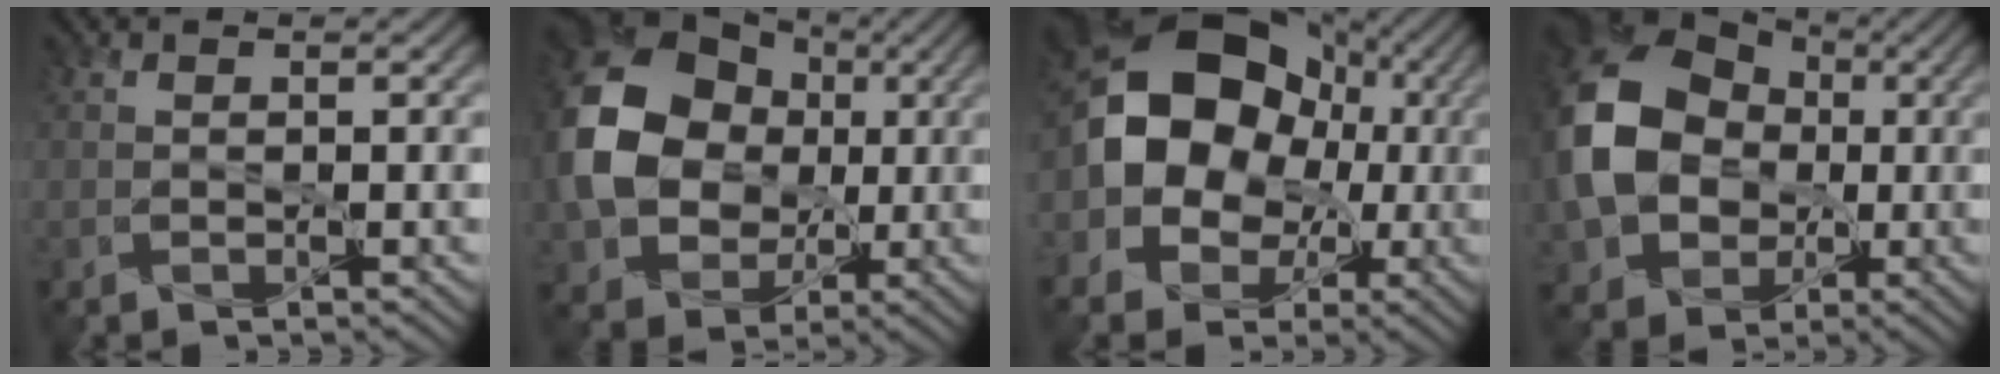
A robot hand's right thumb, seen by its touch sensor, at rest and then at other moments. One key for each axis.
{"total": 14.8, "fx": 0.4, "fy": 12.2, "fz": 8.4, "tx": -0.197, "ty": -0.003, "tz": 0.004}
{"total": 15.8, "fx": 0.0, "fy": 12.9, "fz": 9.0, "tx": -0.176, "ty": -0.002, "tz": -0.014}
{"total": 15.0, "fx": -0.1, "fy": 12.4, "fz": 8.6, "tx": -0.216, "ty": -0.017, "tz": 0.005}